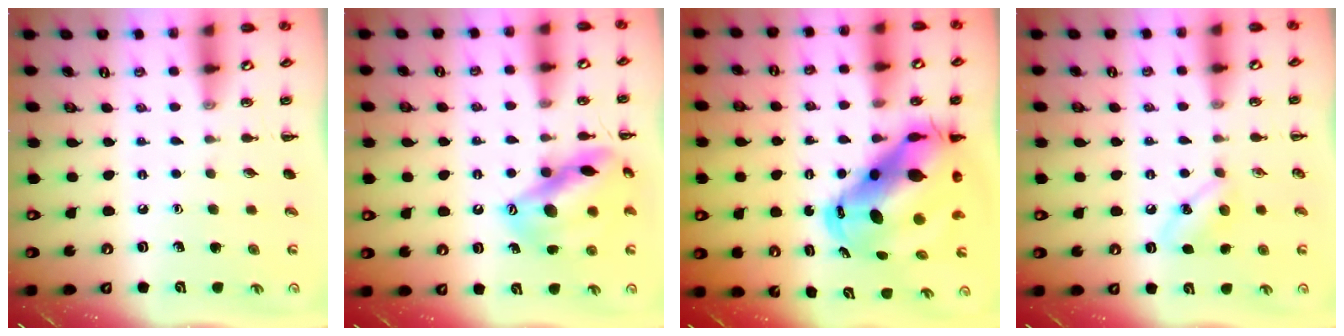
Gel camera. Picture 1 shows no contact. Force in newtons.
{"total": 16.8, "press": 16.8, "slide": 1.7}
{"total": 16.2, "press": 15.7, "slide": 4.2}
{"total": 5.6, "press": 5.4, "slide": 1.6}